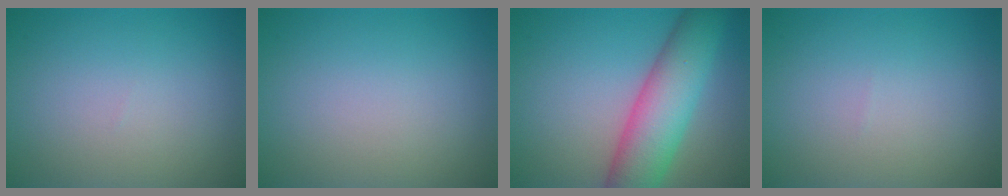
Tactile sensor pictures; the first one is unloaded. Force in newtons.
{"total": 0.0}
{"total": 8.2, "press": 8.2, "slide": 0.3}
{"total": 0.0}